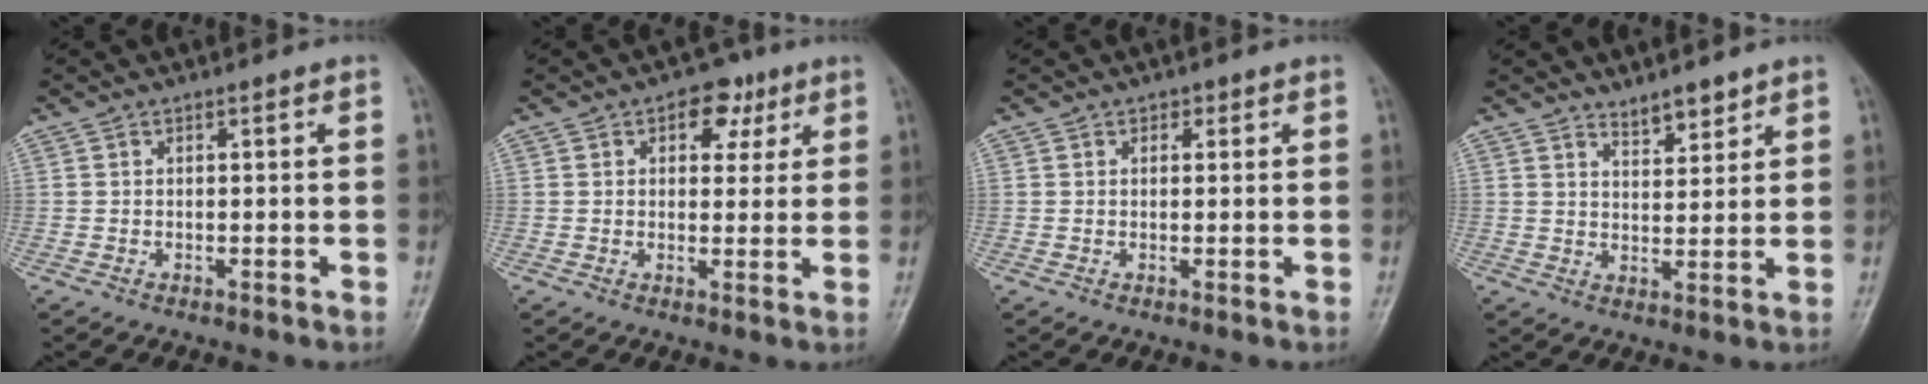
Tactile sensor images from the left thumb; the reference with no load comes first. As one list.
[{"total": 6.0, "force": [2.8, 4.1, 3.3], "torque": [-0.006, -0.004, 0.031]}, {"total": 1.0, "force": [0.5, 0.8, 0.2], "torque": [0.009, -0.002, 0.006]}, {"total": 4.1, "force": [3.4, 1.4, 1.8], "torque": [-0.015, -0.029, 0.057]}]